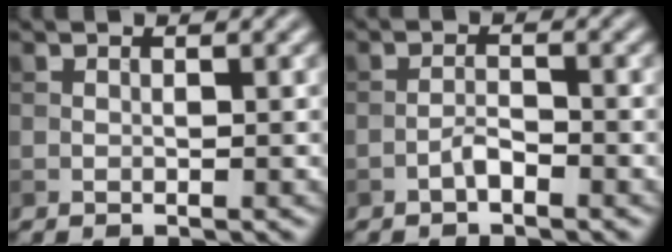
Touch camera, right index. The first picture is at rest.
{"total": 1.4, "force": [-1.0, 0.4, 0.9], "torque": [-0.018, 0.006, -0.021]}